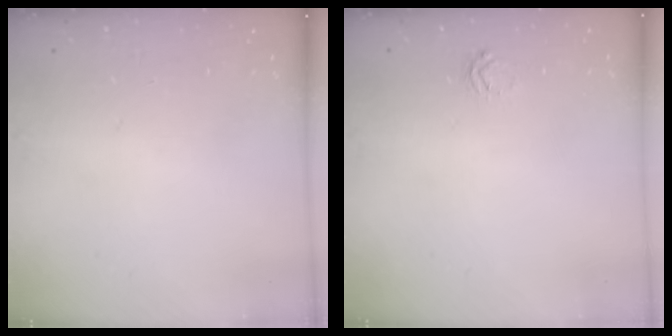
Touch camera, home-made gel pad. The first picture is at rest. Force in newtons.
{"total": 4.6, "press": 4.5, "slide": 0.7}